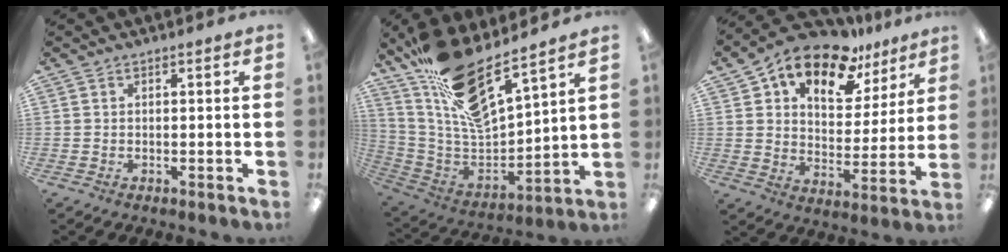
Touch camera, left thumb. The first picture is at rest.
{"total": 17.8, "force": [13.6, 4.2, 10.7], "torque": [-0.200, -0.104, 0.235]}
{"total": 15.6, "force": [11.3, 7.7, 7.5], "torque": [-0.132, -0.067, 0.200]}